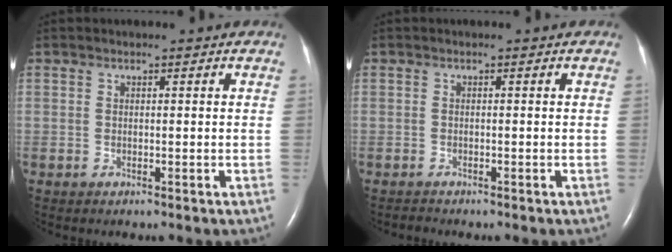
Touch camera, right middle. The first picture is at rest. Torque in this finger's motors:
{"motor_torque": [0.12, -0.10, 0.05, 0.00]}